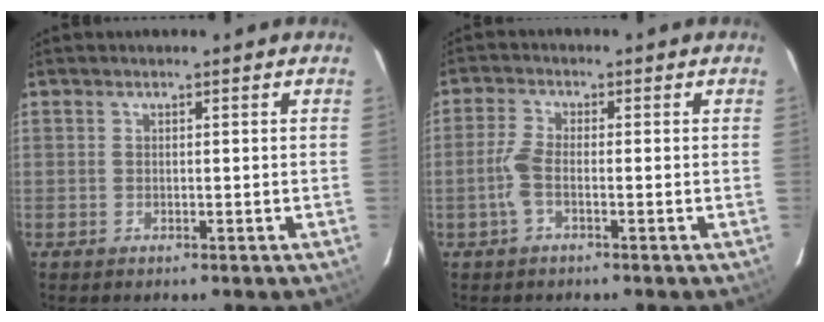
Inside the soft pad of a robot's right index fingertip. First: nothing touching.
{"total": 3.6, "force": [-1.3, 0.9, 3.2], "torque": [-0.081, 0.004, -0.027]}